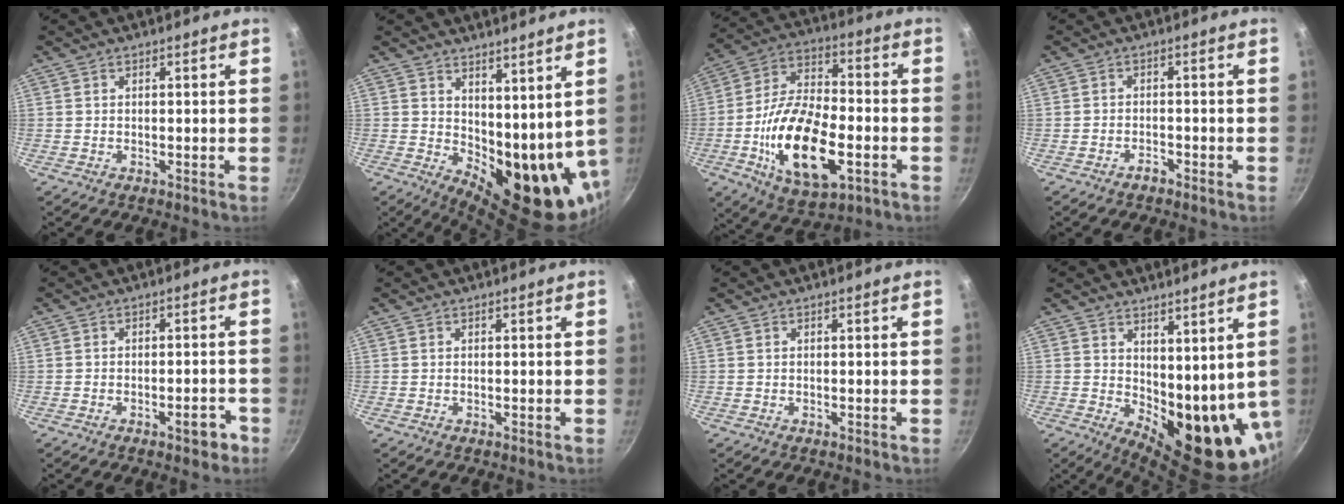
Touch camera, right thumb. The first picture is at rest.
{"total": 15.0, "force": [4.9, 7.8, 11.8], "torque": [-0.133, -0.041, 0.099]}
{"total": 21.1, "force": [-5.9, 10.4, 17.3], "torque": [-0.304, 0.022, -0.102]}
{"total": 1.7, "force": [-1.5, 0.7, 0.6], "torque": [-0.005, 0.019, -0.022]}
{"total": 3.1, "force": [-1.9, 1.3, 2.1], "torque": [-0.015, 0.023, -0.020]}
{"total": 0.0}
{"total": 0.0}
{"total": 15.5, "force": [3.6, 7.9, 12.8], "torque": [-0.137, -0.038, 0.080]}